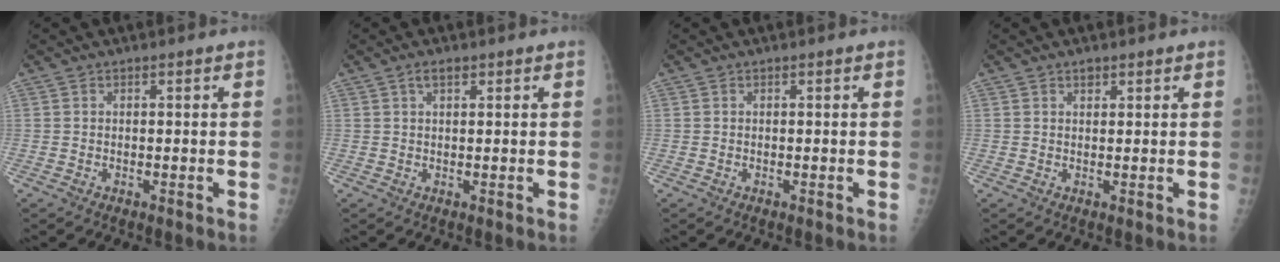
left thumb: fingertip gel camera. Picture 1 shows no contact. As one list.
[{"total": 1.9, "force": [1.1, 0.8, 1.3], "torque": [-0.023, 0.002, 0.019]}, {"total": 0.0}, {"total": 1.3, "force": [0.9, 0.7, 0.5], "torque": [-0.001, -0.005, 0.013]}]